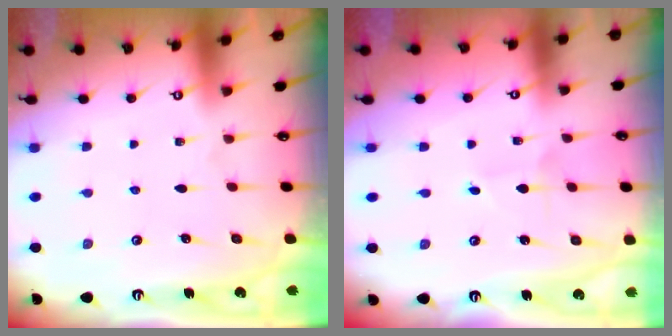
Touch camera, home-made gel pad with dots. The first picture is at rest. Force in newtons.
{"total": 1.1, "press": 1.1, "slide": 0.1}